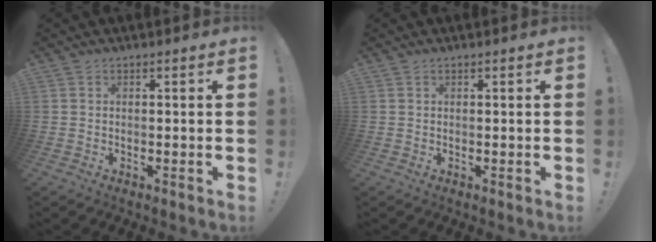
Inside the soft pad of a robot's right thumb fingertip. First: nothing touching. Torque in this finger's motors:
{"motor_torque": [-0.01, -0.10, 0.01, -0.10, 0.04]}